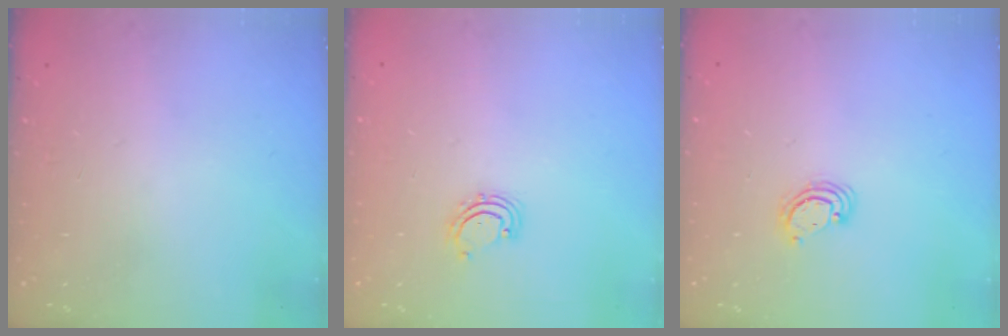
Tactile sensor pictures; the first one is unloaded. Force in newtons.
{"total": 2.9, "press": 2.9, "slide": 0.4}
{"total": 3.4, "press": 3.4, "slide": 0.4}